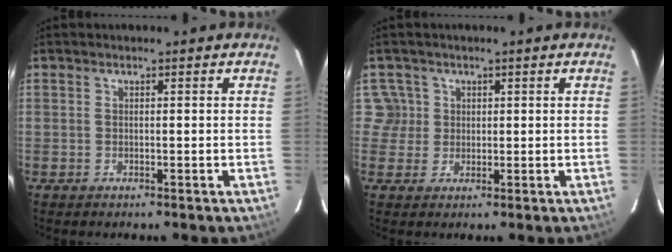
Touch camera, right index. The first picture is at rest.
{"total": 3.3, "force": [0.6, 3.2, -0.2], "torque": [0.024, 0.023, 0.011]}